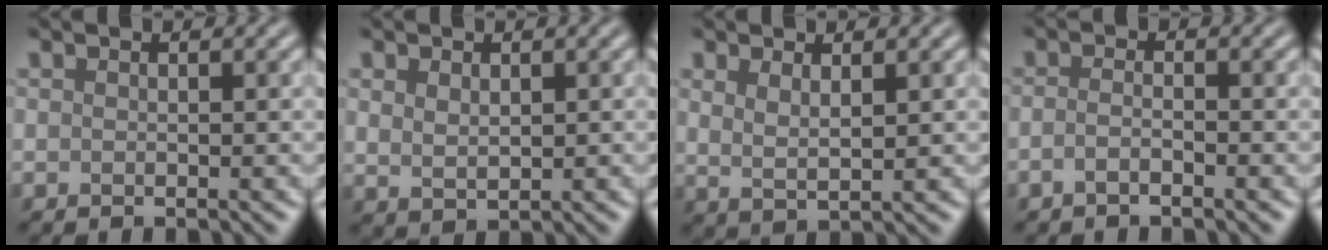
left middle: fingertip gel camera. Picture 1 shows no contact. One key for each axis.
{"total": 1.9, "fx": 0.6, "fy": 1.3, "fz": 1.3, "tx": -0.027, "ty": -0.004, "tz": 0.018}
{"total": 2.1, "fx": 1.2, "fy": 0.7, "fz": 1.7, "tx": -0.033, "ty": -0.008, "tz": 0.026}
{"total": 1.4, "fx": -0.9, "fy": 0.4, "fz": 1.0, "tx": -0.022, "ty": 0.001, "tz": -0.020}